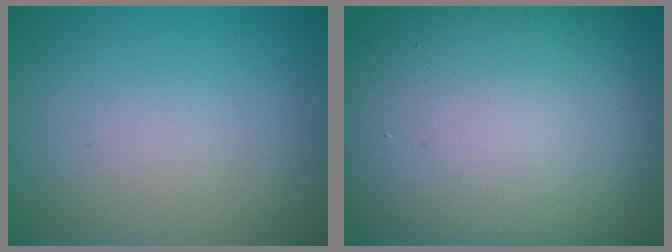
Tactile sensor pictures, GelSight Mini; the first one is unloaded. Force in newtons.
{"total": 19.2, "press": 19.1, "slide": 0.9}